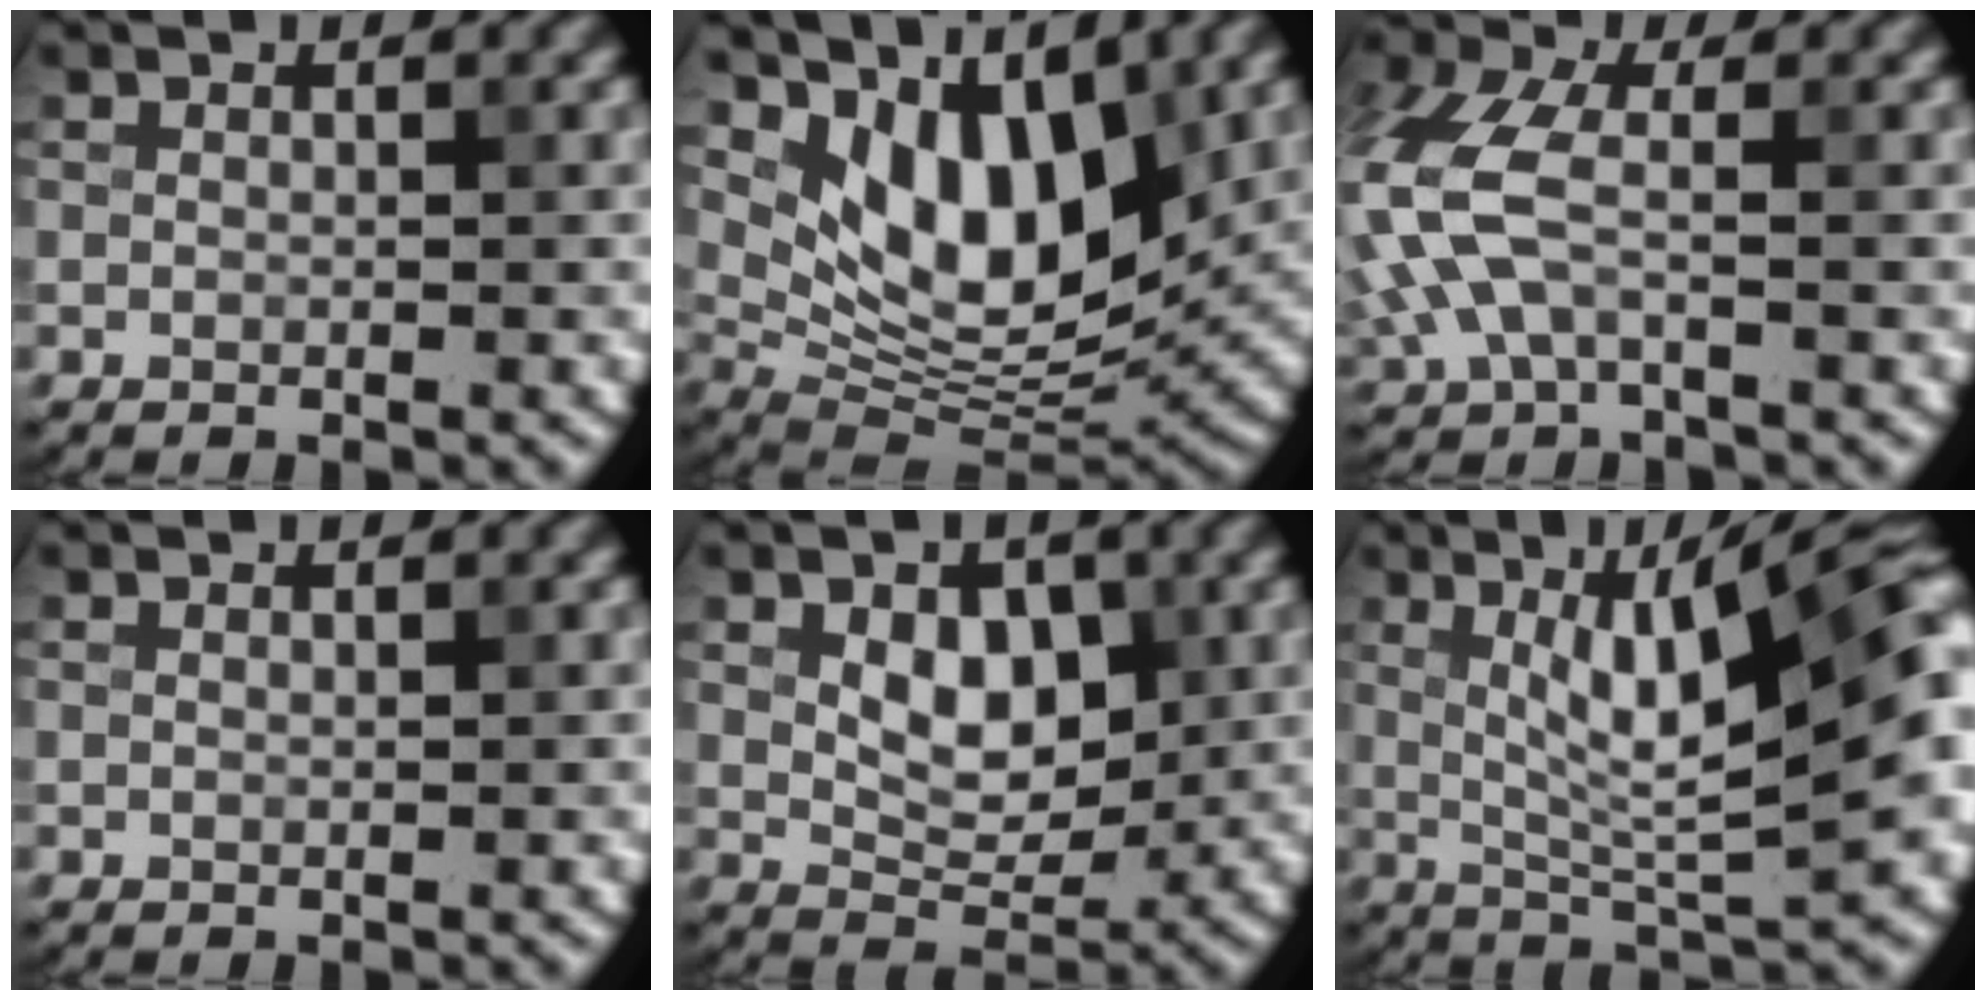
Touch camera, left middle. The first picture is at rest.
{"total": 9.1, "force": [4.4, 4.4, 6.7], "torque": [-0.117, -0.019, 0.077]}
{"total": 6.6, "force": [-0.5, 3.6, 5.5], "torque": [-0.150, 0.013, -0.026]}
{"total": 0.0}
{"total": 4.7, "force": [0.9, 3.0, 3.5], "torque": [-0.054, -0.004, 0.015]}
{"total": 12.6, "force": [2.1, 3.2, 12.0], "torque": [-0.178, 0.016, 0.033]}